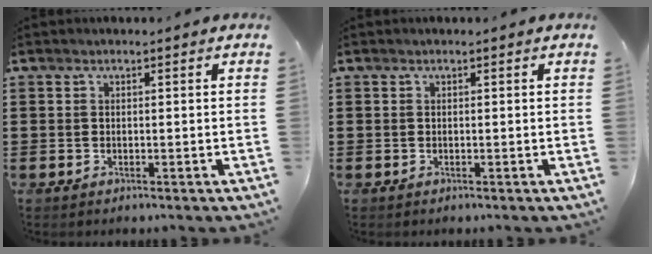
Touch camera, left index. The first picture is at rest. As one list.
[{"total": 0.0}]